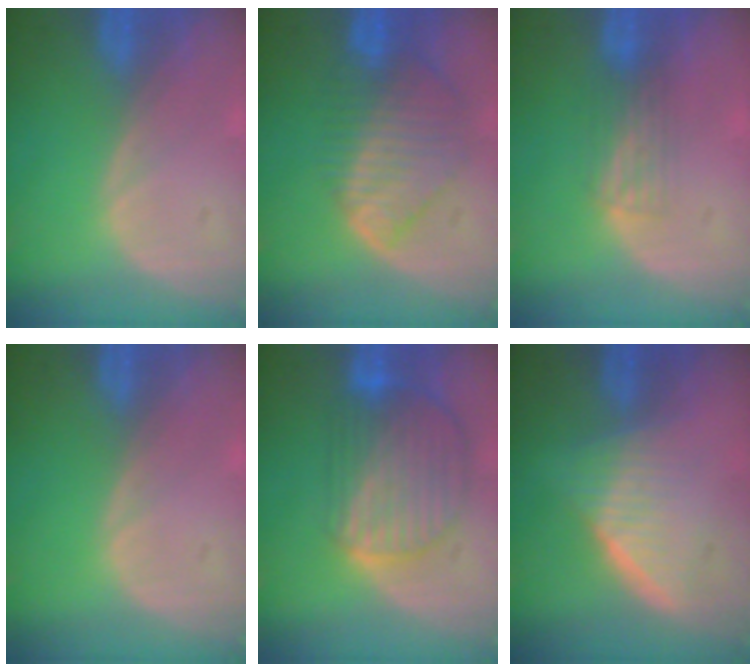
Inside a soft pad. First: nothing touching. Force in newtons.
{"total": 8.6, "press": 7.6, "slide": 4.1}
{"total": 2.9, "press": 2.6, "slide": 1.2}
{"total": 0.0}
{"total": 9.9, "press": 8.4, "slide": 5.2}
{"total": 6.5, "press": 5.9, "slide": 2.7}